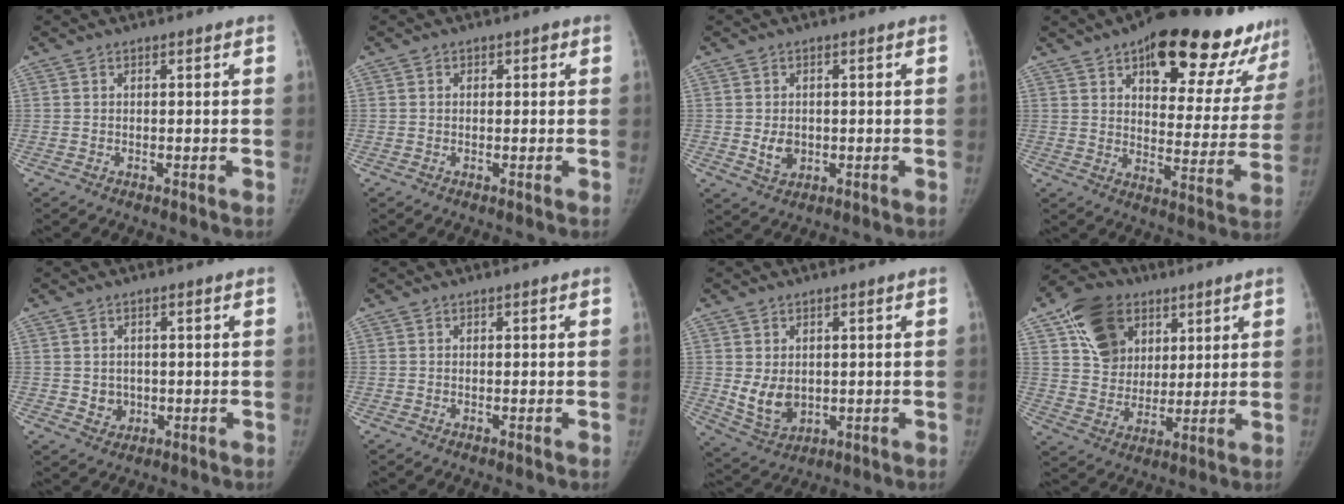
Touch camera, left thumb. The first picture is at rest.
{"total": 1.2, "force": [0.2, 1.1, 0.4], "torque": [0.007, 0.003, -0.005]}
{"total": 4.1, "force": [-0.5, 3.2, 2.5], "torque": [-0.027, -0.001, 0.000]}
{"total": 25.3, "force": [17.4, 9.6, 15.6], "torque": [-0.160, -0.064, 0.231]}
{"total": 3.4, "force": [-0.3, 3.1, 1.4], "torque": [-0.004, 0.001, 0.006]}
{"total": 0.0}
{"total": 7.4, "force": [0.1, 5.6, 4.9], "torque": [-0.065, -0.016, 0.022]}
{"total": 15.0, "force": [6.7, 11.6, 6.9], "torque": [-0.089, -0.012, 0.121]}